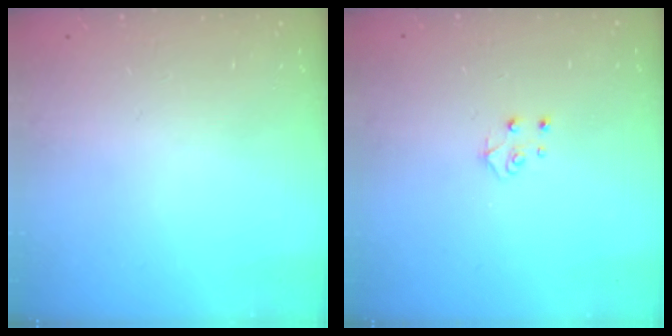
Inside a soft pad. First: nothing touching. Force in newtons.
{"total": 4.5, "press": 4.4, "slide": 0.4}